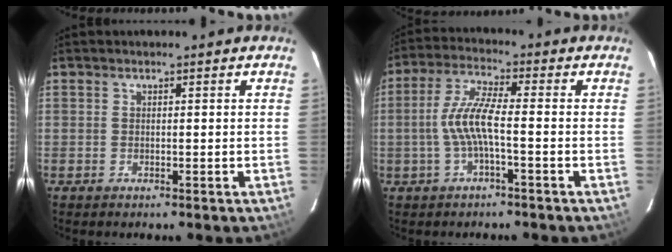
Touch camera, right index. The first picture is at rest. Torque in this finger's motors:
{"motor_torque": [1.14, -0.13, 0.58, 0.19]}